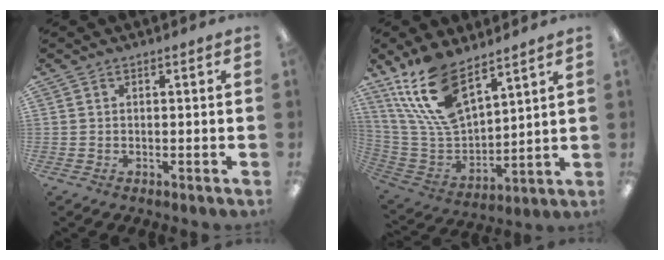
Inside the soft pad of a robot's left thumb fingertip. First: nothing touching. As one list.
[{"total": 17.4, "force": [11.7, 7.6, 10.4], "torque": [-0.246, -0.061, 0.214]}]